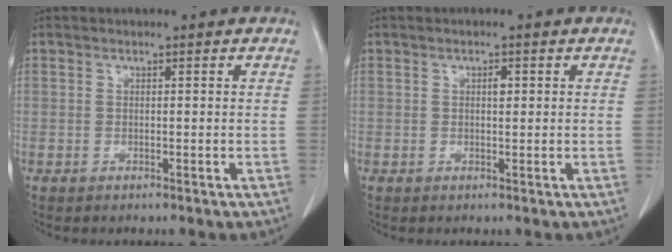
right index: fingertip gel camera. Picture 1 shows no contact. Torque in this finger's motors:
{"motor_torque": [0.01, 0.00, 0.02, 0.00]}